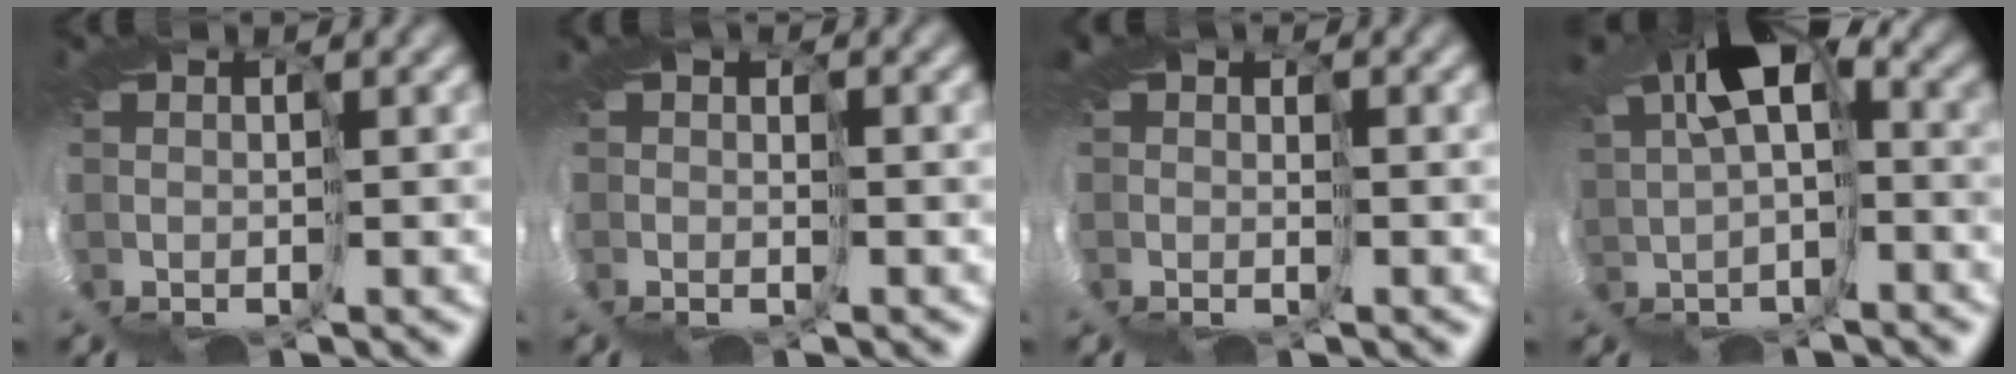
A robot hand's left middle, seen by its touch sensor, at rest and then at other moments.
{"total": 1.0, "force": [-0.8, 0.4, 0.3], "torque": [0.008, 0.001, -0.011]}
{"total": 1.8, "force": [-0.5, 1.6, 0.7], "torque": [0.002, 0.003, -0.014]}
{"total": 4.5, "force": [2.0, 1.9, 3.5], "torque": [-0.068, -0.013, 0.039]}